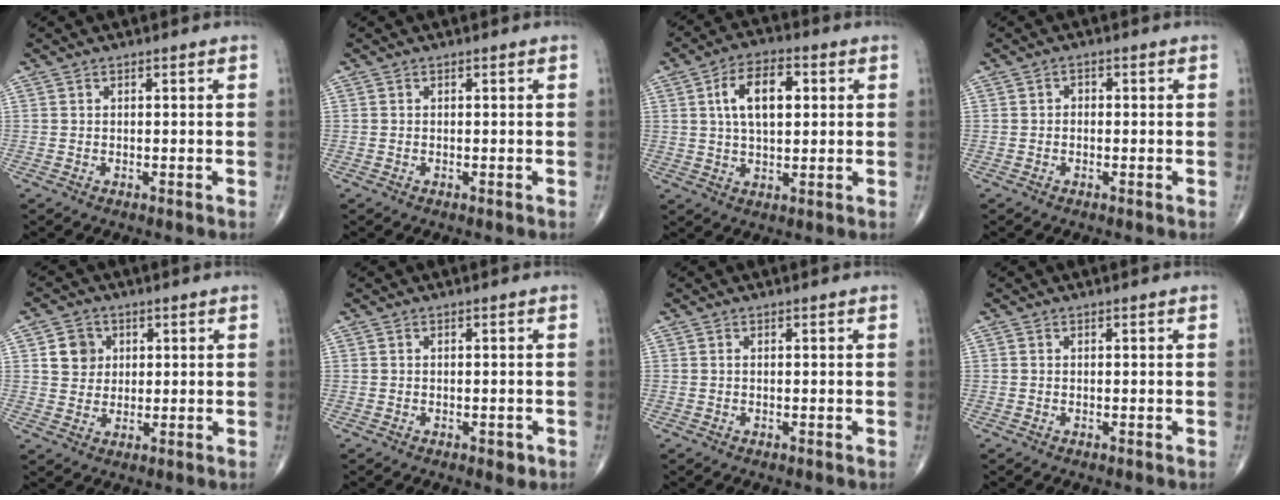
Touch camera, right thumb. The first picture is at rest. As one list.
[{"total": 0.0}, {"total": 10.2, "force": [2.3, 5.4, 8.3], "torque": [-0.132, 0.008, 0.037]}, {"total": 1.0, "force": [-0.2, 0.8, 0.5], "torque": [0.003, 0.004, -0.010]}, {"total": 5.6, "force": [1.6, 4.9, 2.0], "torque": [-0.009, -0.003, 0.026]}, {"total": 1.5, "force": [-0.7, 0.8, 1.1], "torque": [-0.009, 0.000, -0.009]}, {"total": 0.0}, {"total": 0.0}]